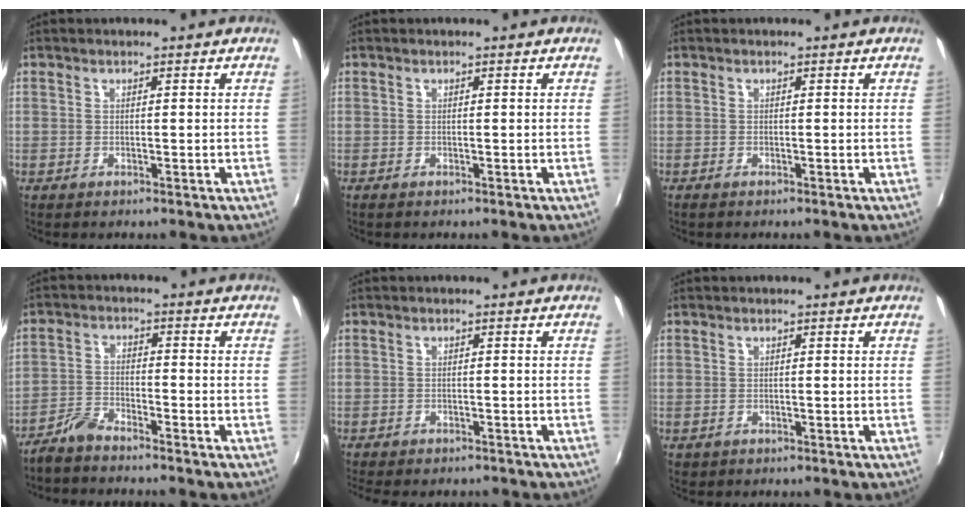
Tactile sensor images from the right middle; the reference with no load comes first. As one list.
[{"total": 0.0}, {"total": 0.6, "force": [-0.5, 0.1, 0.3], "torque": [-0.007, -0.003, -0.011]}, {"total": 4.3, "force": [-3.9, 0.8, 1.5], "torque": [-0.041, 0.001, -0.080]}, {"total": 4.4, "force": [-3.7, 1.6, 1.8], "torque": [-0.045, -0.016, -0.051]}, {"total": 0.7, "force": [-0.2, 0.7, 0.2], "torque": [-0.003, -0.003, -0.003]}]